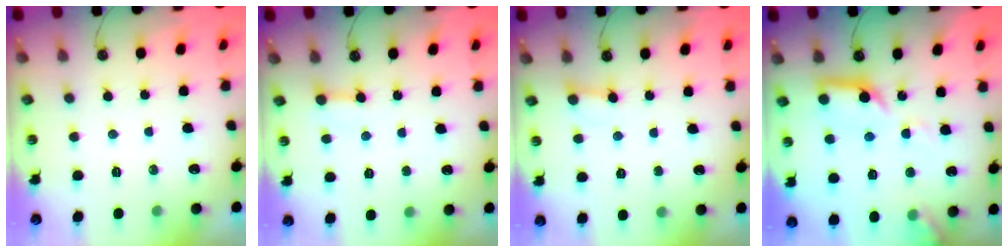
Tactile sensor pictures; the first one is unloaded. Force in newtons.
{"total": 3.7, "press": 3.7, "slide": 0.3}
{"total": 2.5, "press": 2.5, "slide": 0.2}
{"total": 13.4, "press": 13.3, "slide": 1.2}